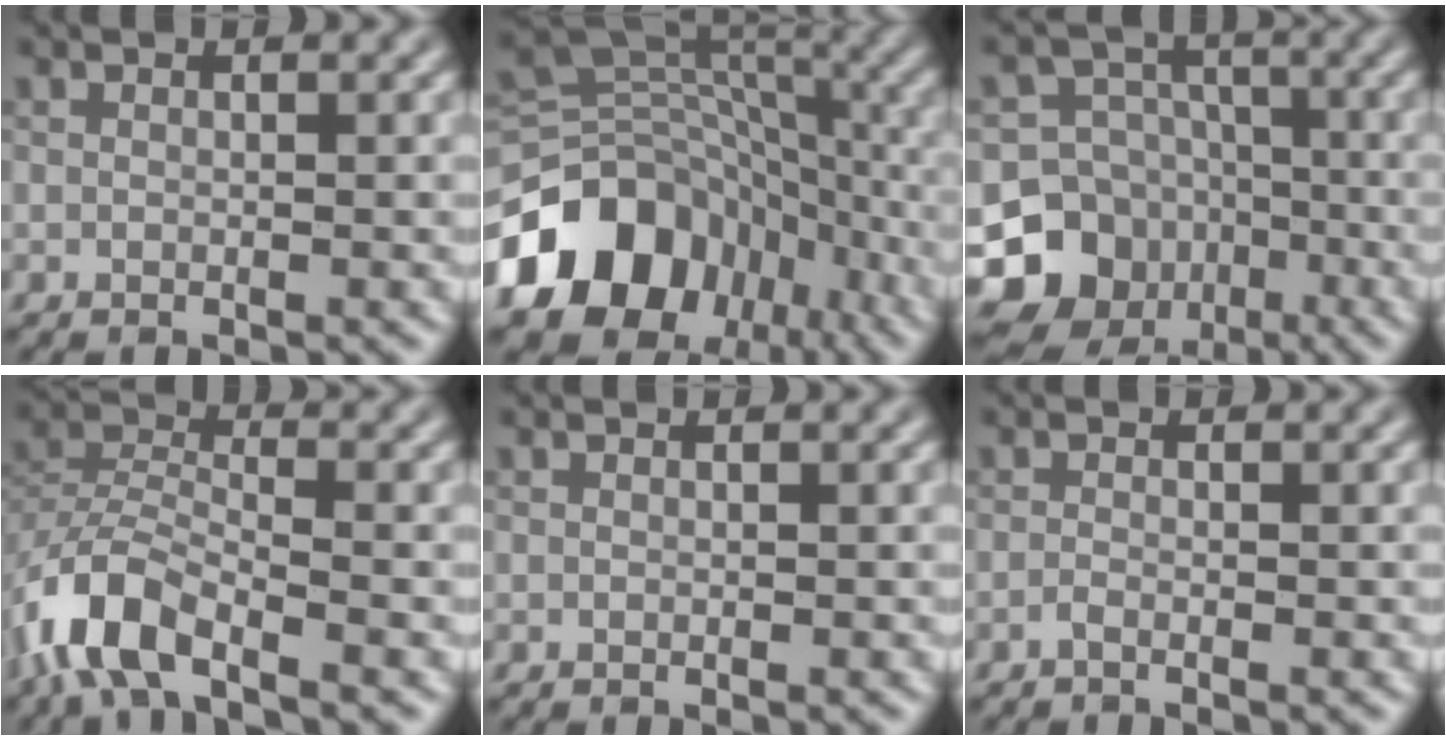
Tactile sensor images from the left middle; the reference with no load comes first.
{"total": 13.5, "force": [-6.6, 10.0, 6.0], "torque": [-0.133, 0.005, -0.115]}
{"total": 14.1, "force": [-6.1, 12.6, 2.2], "torque": [-0.068, -0.032, -0.096]}
{"total": 6.0, "force": [-3.7, 2.5, 4.0], "torque": [-0.078, 0.002, -0.082]}
{"total": 0.0}
{"total": 0.6, "force": [-0.4, 0.1, 0.4], "torque": [-0.009, 0.000, -0.010]}